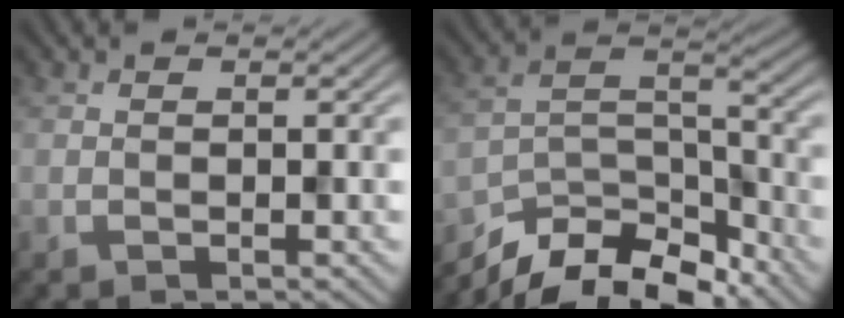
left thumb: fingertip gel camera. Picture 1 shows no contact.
{"total": 12.6, "force": [-10.6, 3.9, 5.5], "torque": [-0.105, 0.001, -0.191]}